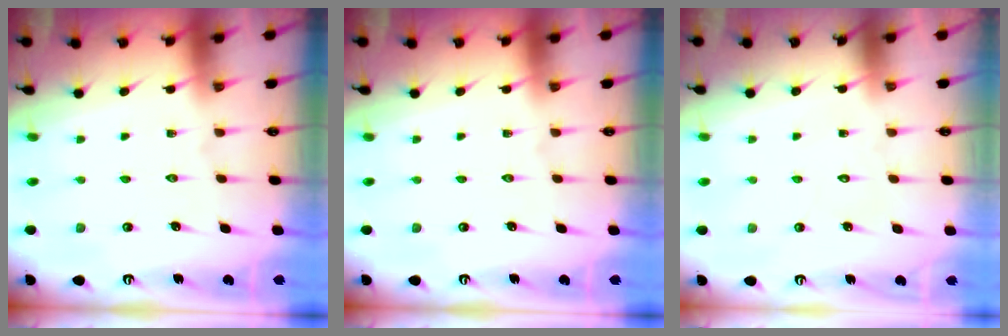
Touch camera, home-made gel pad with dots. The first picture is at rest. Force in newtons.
{"total": 0.0}
{"total": 1.7, "press": 1.7, "slide": 0.1}